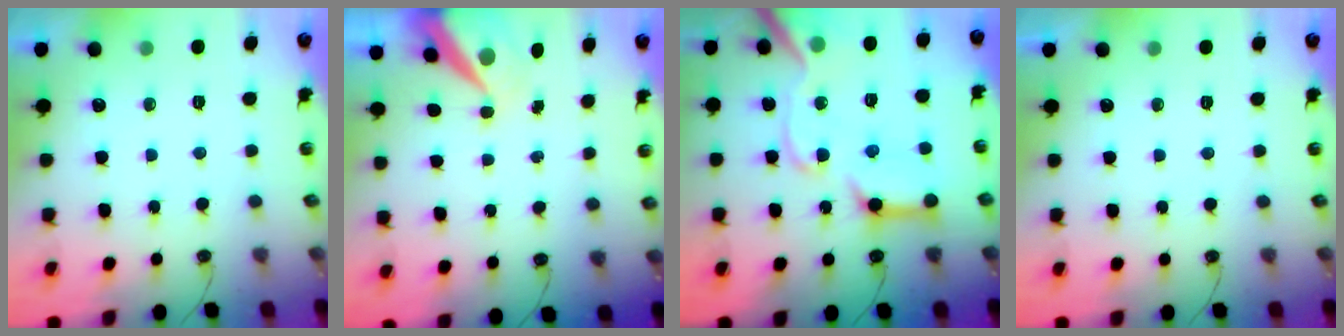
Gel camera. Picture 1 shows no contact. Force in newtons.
{"total": 8.6, "press": 8.5, "slide": 1.1}
{"total": 21.5, "press": 21.4, "slide": 2.4}
{"total": 0.0}